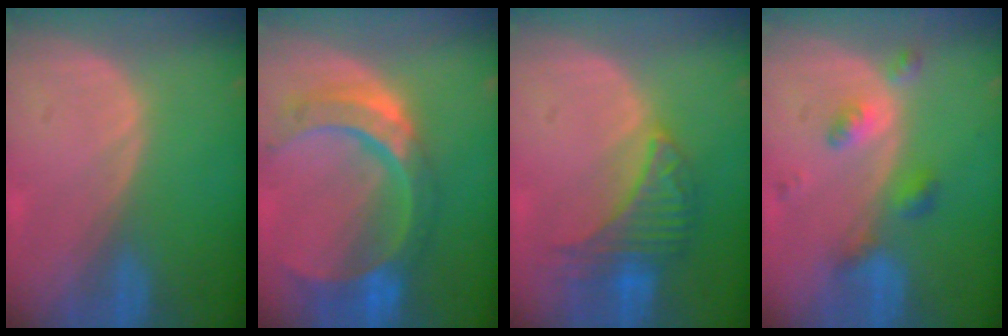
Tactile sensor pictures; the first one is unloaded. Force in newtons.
{"total": 11.0, "press": 9.3, "slide": 6.0}
{"total": 6.8, "press": 6.8, "slide": 0.2}
{"total": 5.3, "press": 4.6, "slide": 2.7}